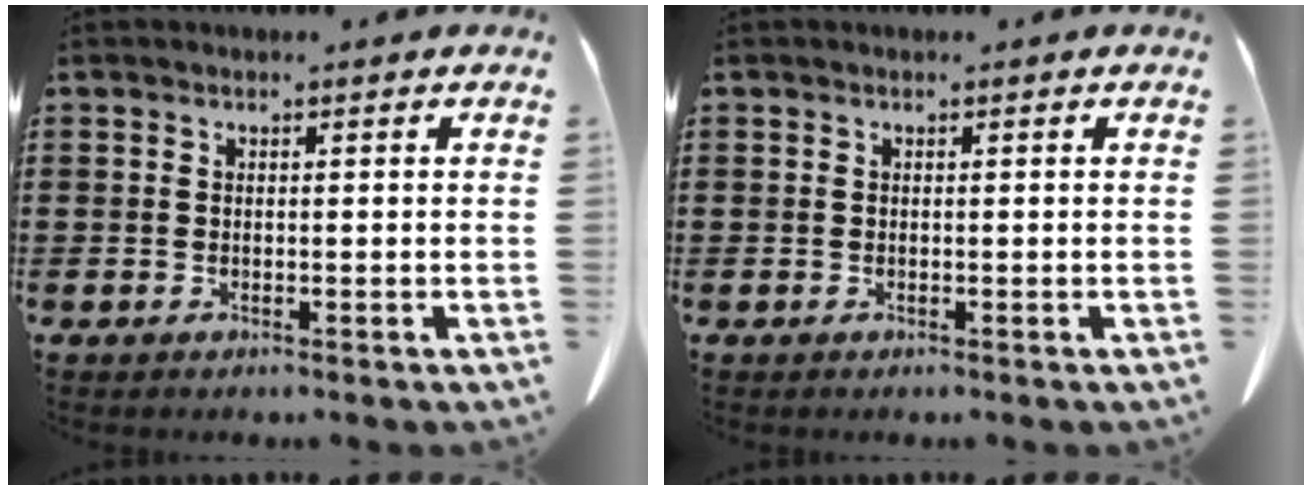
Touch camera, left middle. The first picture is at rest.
{"total": 0.0}